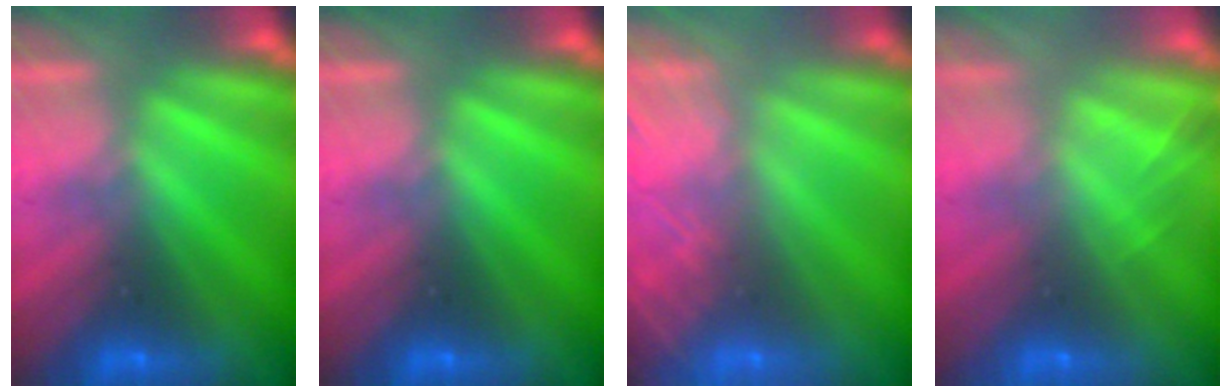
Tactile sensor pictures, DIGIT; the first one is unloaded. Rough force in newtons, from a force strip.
{"total": 0.0}
{"total": 8.3}
{"total": 2.0}